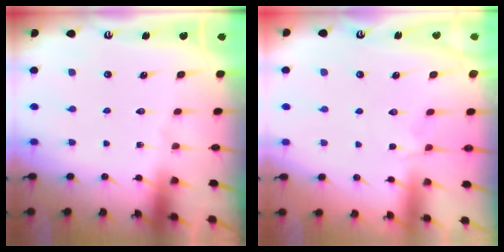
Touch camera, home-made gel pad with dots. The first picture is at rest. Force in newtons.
{"total": 1.1, "press": 0.9, "slide": 0.6}